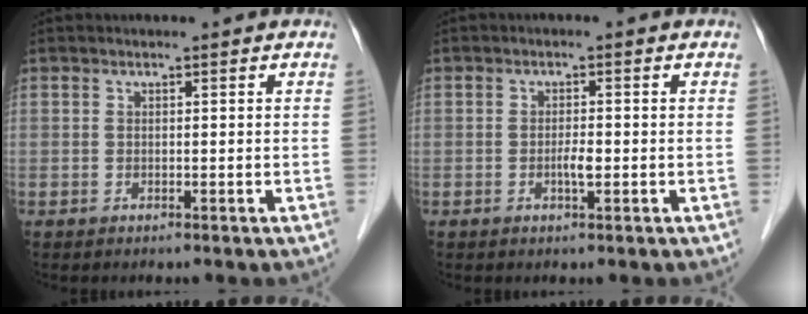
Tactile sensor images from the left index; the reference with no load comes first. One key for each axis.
{"total": 1.8, "fx": -0.5, "fy": 0.3, "fz": 1.7, "tx": -0.033, "ty": 0.001, "tz": -0.009}